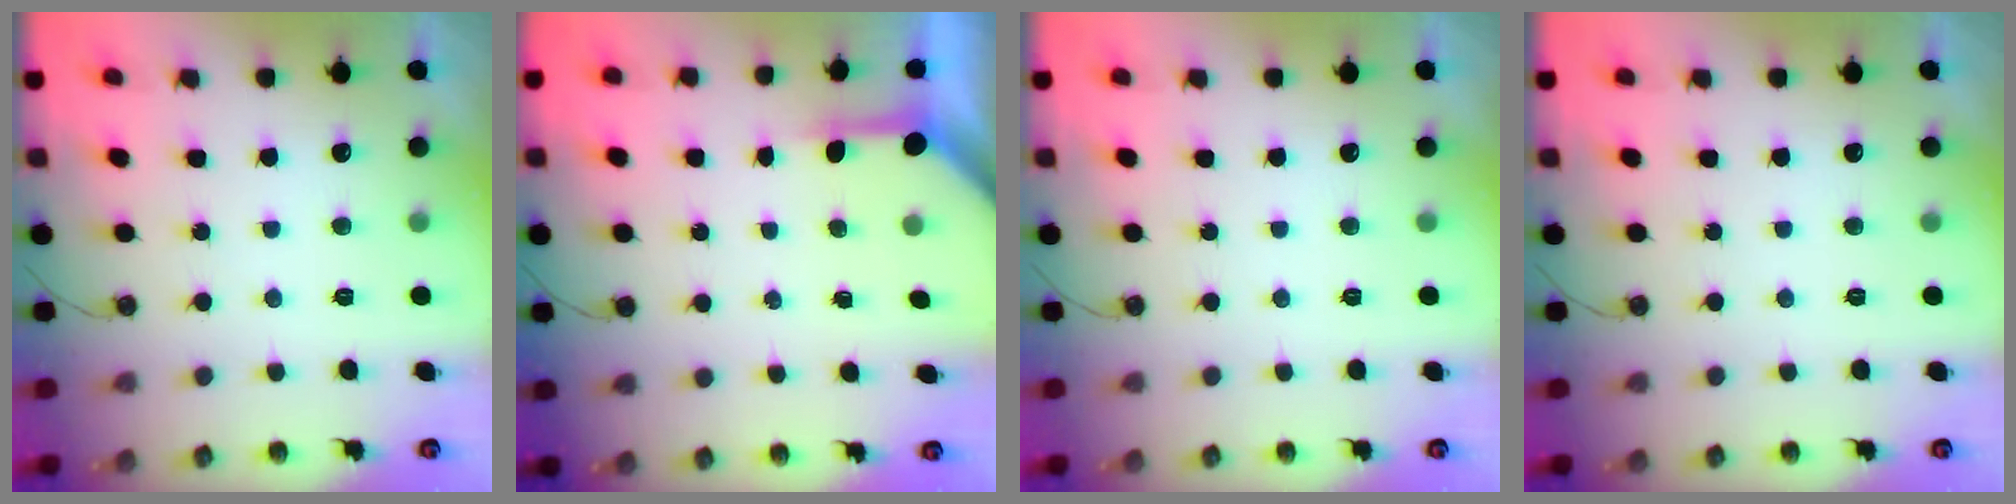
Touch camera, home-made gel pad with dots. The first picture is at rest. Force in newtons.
{"total": 3.3, "press": 3.3, "slide": 0.4}
{"total": 0.0}
{"total": 0.0}